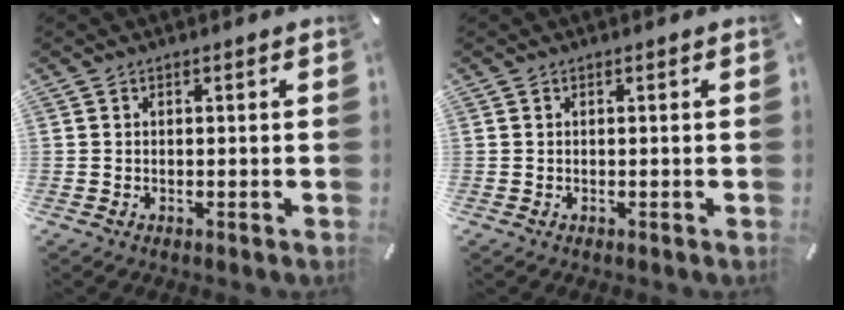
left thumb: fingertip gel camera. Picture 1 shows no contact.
{"total": 0.0}